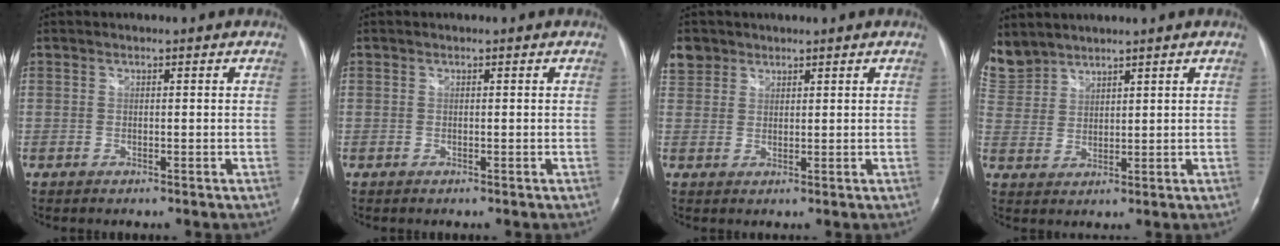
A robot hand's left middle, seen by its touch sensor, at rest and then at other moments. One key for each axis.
{"total": 0.0}
{"total": 4.8, "fx": 3.2, "fy": 3.5, "fz": 0.5, "tx": -0.009, "ty": 0.015, "tz": 0.066}
{"total": 8.0, "fx": 7.1, "fy": 3.6, "fz": 0.9, "tx": -0.041, "ty": 0.012, "tz": 0.159}